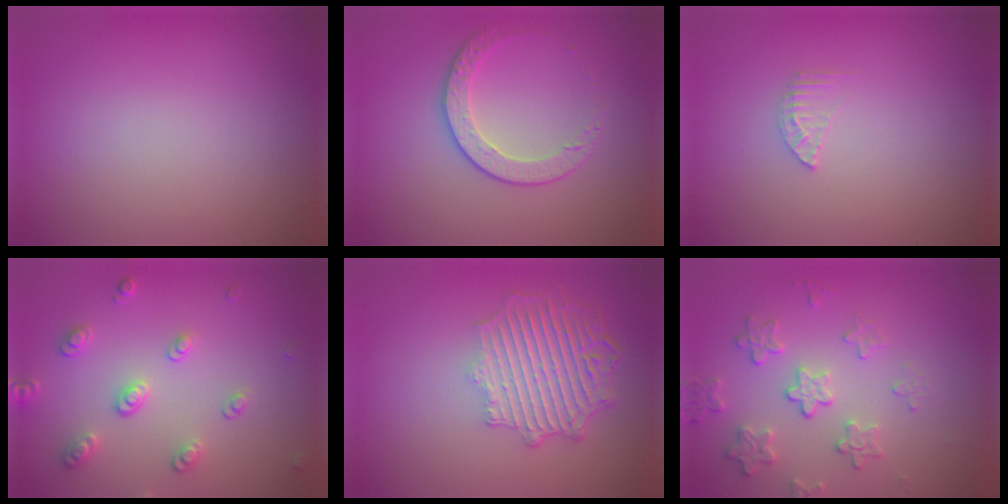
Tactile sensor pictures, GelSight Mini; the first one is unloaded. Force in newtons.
{"total": 2.4, "press": 1.9, "slide": 1.5}
{"total": 1.3, "press": 1.3, "slide": 0.1}
{"total": 2.5, "press": 2.5, "slide": 0.4}
{"total": 6.2, "press": 4.8, "slide": 3.8}
{"total": 3.1, "press": 3.0, "slide": 0.6}